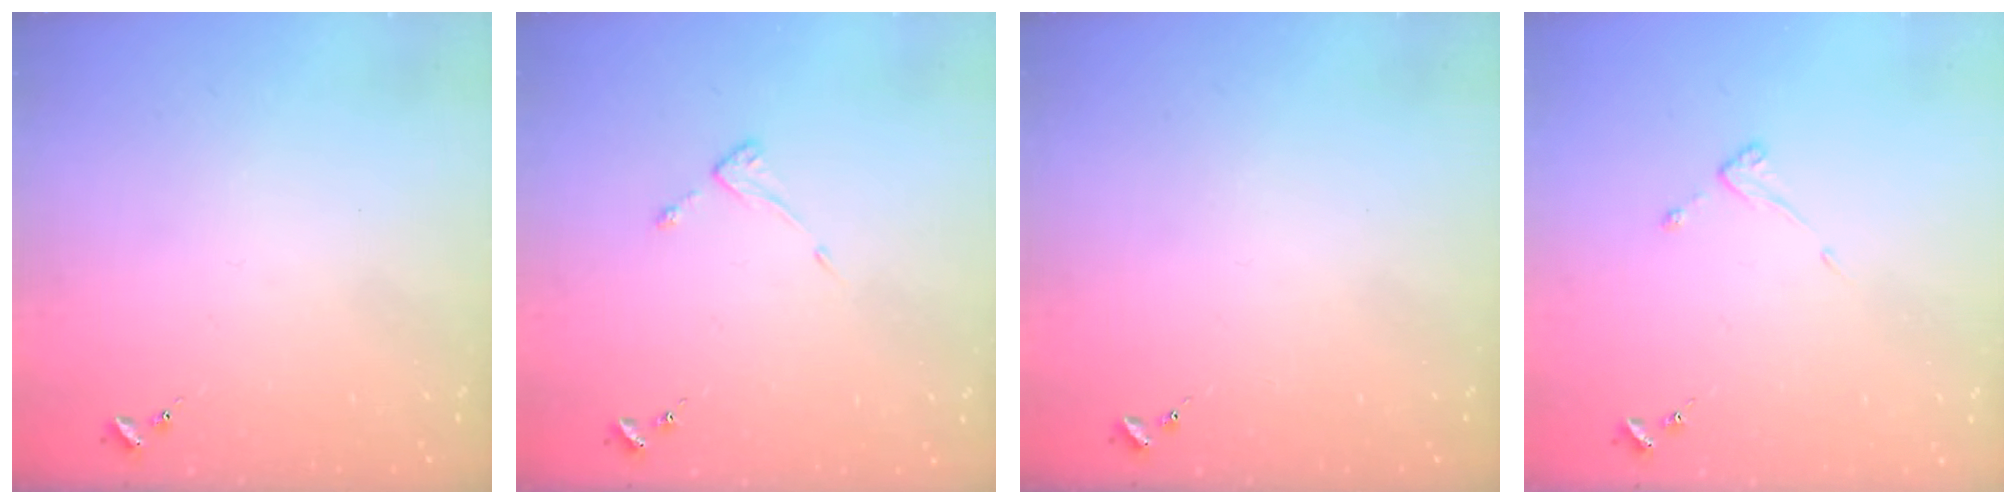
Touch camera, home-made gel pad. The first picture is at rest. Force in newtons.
{"total": 2.6, "press": 2.6, "slide": 0.3}
{"total": 0.0}
{"total": 3.6, "press": 3.6, "slide": 0.3}